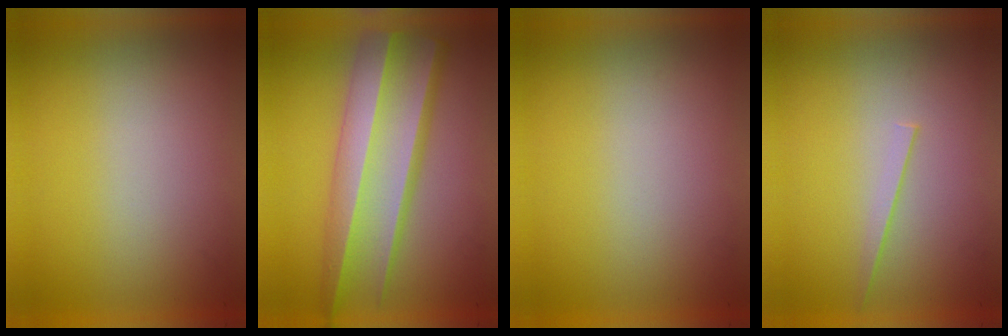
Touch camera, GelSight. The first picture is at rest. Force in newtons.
{"total": 6.6}
{"total": 0.0}
{"total": 1.1}